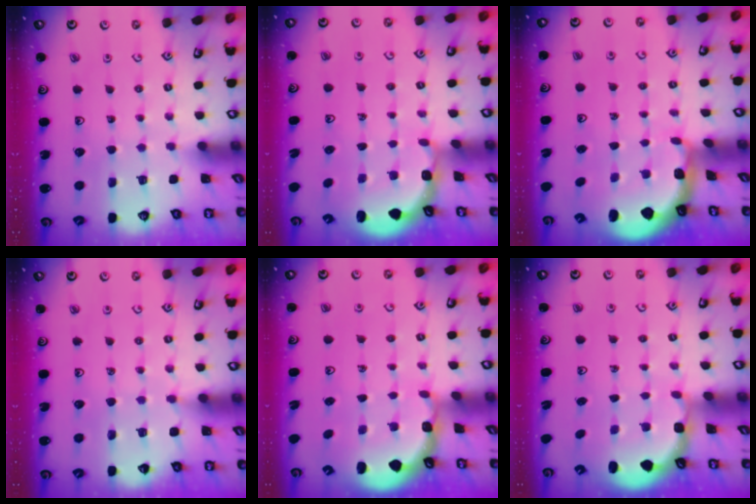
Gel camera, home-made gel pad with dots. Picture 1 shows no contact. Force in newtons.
{"total": 1.7, "press": 1.4, "slide": 0.9}
{"total": 1.0, "press": 0.9, "slide": 0.4}
{"total": 4.3, "press": 4.3, "slide": 0.6}
{"total": 1.2, "press": 1.1, "slide": 0.4}
{"total": 2.7, "press": 2.1, "slide": 1.7}